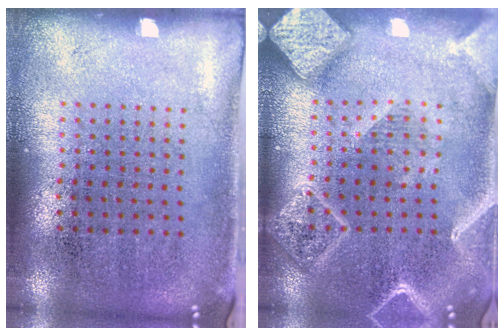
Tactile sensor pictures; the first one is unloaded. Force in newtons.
{"total": 2.8, "press": 2.8, "slide": 0.3}